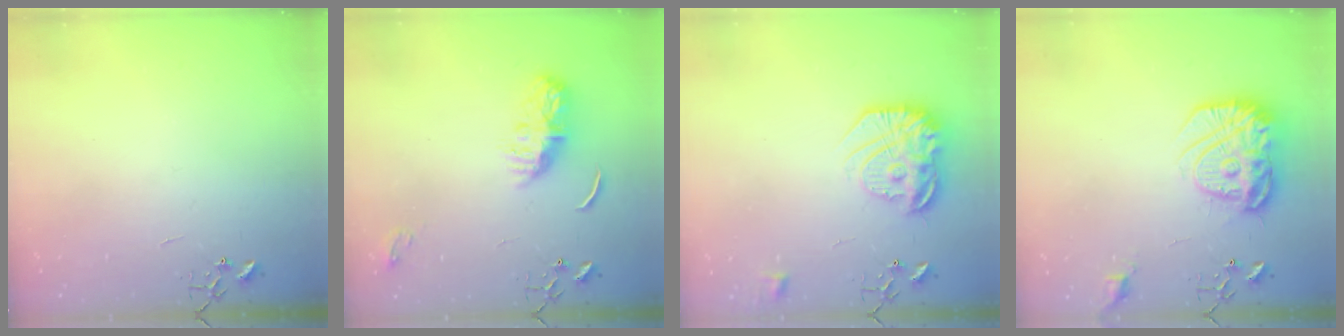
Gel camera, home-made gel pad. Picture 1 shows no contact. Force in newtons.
{"total": 8.9, "press": 8.9, "slide": 0.1}
{"total": 18.4, "press": 18.3, "slide": 1.7}
{"total": 17.7, "press": 17.6, "slide": 1.4}